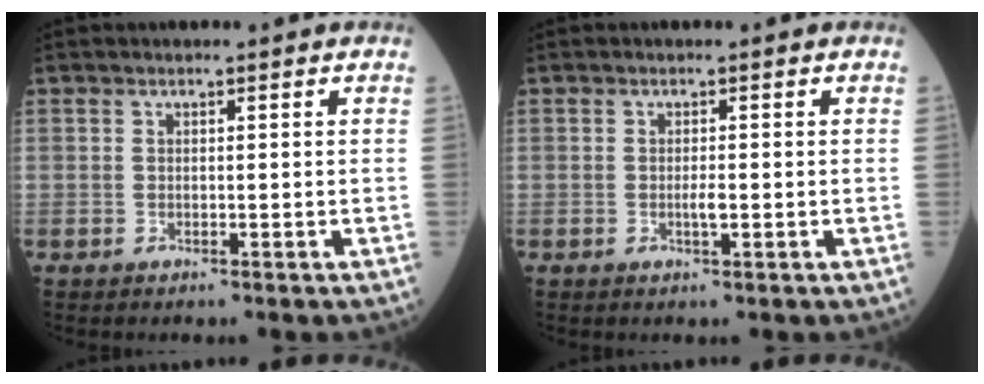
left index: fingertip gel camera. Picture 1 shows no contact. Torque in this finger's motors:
{"motor_torque": [0.35, 0.04, 0.04, 0.01]}